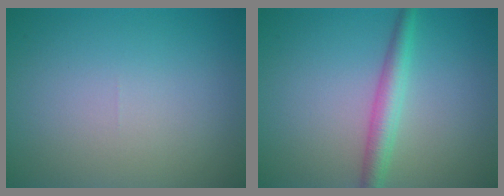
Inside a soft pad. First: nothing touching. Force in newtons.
{"total": 2.8, "press": 2.8, "slide": 0.0}